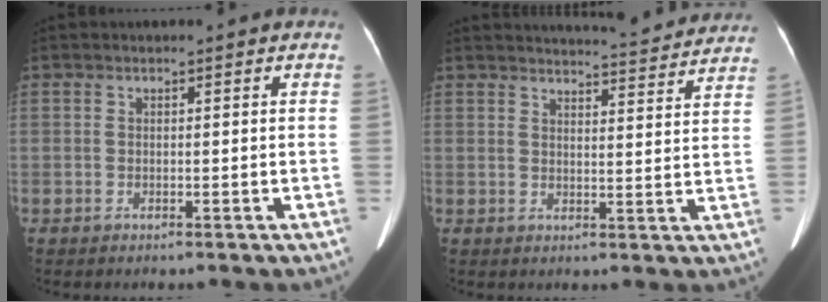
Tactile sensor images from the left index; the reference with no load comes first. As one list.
[{"total": 13.7, "force": [13.2, 0.6, 3.5], "torque": [-0.045, -0.019, 0.152]}]